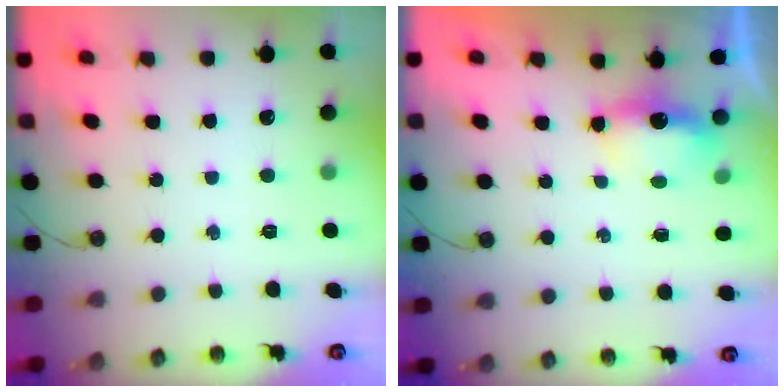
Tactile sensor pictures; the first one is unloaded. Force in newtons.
{"total": 4.6, "press": 4.6, "slide": 0.5}